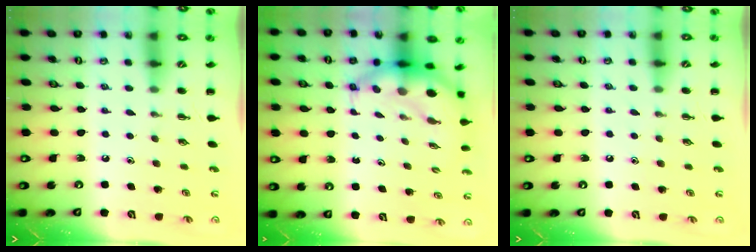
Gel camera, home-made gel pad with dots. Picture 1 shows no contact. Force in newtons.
{"total": 6.8, "press": 6.6, "slide": 1.6}
{"total": 6.3, "press": 6.0, "slide": 1.8}